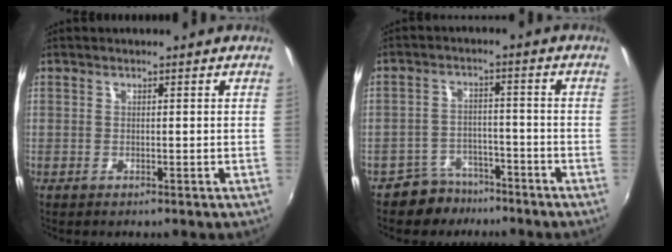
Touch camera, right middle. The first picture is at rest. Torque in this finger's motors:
{"motor_torque": [0.35, -0.45, -0.05, -0.01]}